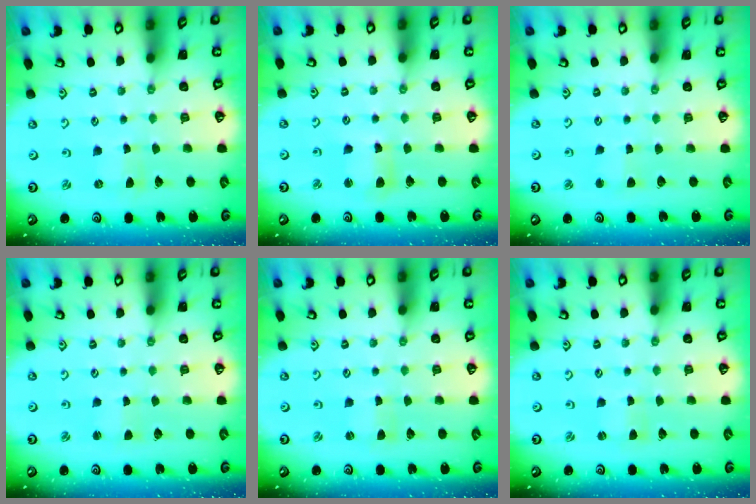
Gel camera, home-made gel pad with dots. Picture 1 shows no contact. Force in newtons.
{"total": 5.3, "press": 5.2, "slide": 0.8}
{"total": 2.3, "press": 2.3, "slide": 0.2}
{"total": 1.0, "press": 1.0, "slide": 0.0}
{"total": 0.7, "press": 0.7, "slide": 0.1}
{"total": 0.0}